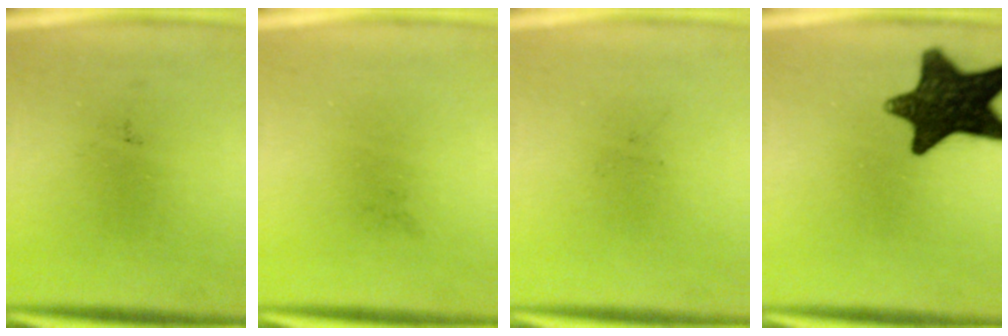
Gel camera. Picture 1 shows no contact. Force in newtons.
{"total": 0.0}
{"total": 0.0}
{"total": 14.4}